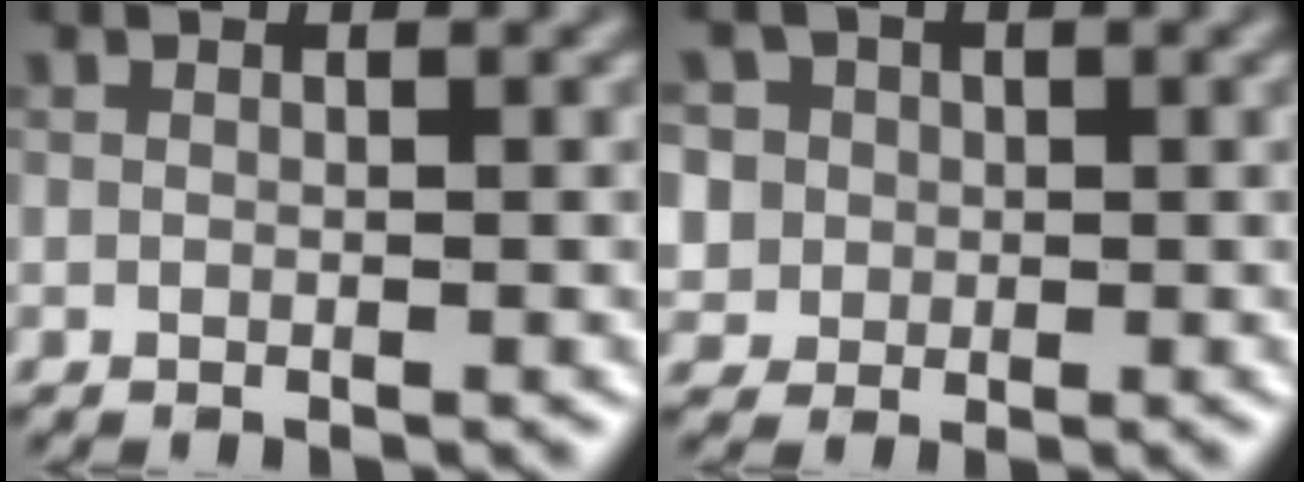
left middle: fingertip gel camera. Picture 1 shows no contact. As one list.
[{"total": 5.8, "force": [1.8, 5.1, 1.9], "torque": [-0.036, 0.031, 0.009]}]